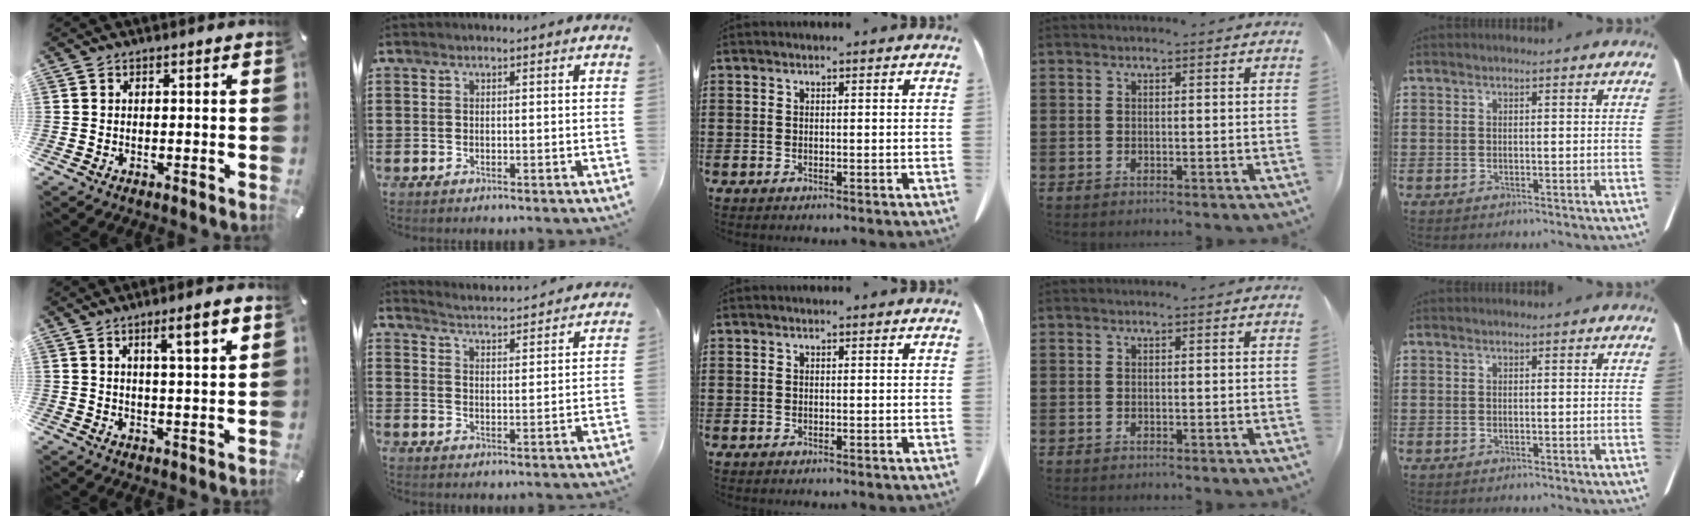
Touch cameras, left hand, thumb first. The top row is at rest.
{"thumb": {"total": 7.3, "force": [3.6, 0.9, 6.3], "torque": [-0.096, -0.013, 0.053]}, "index": {"total": 3.6, "force": [3.5, -0.7, 0.0], "torque": [-0.020, -0.033, 0.055]}}